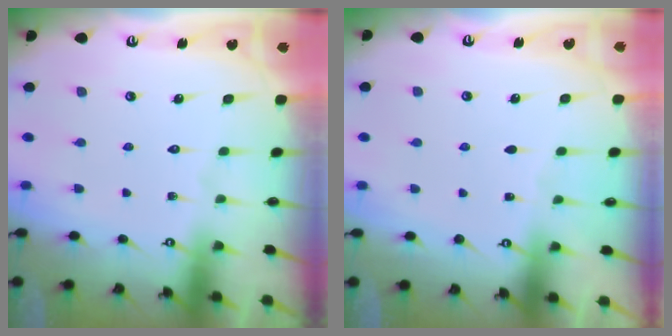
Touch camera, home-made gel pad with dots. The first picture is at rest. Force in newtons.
{"total": 2.5, "press": 2.5, "slide": 0.3}